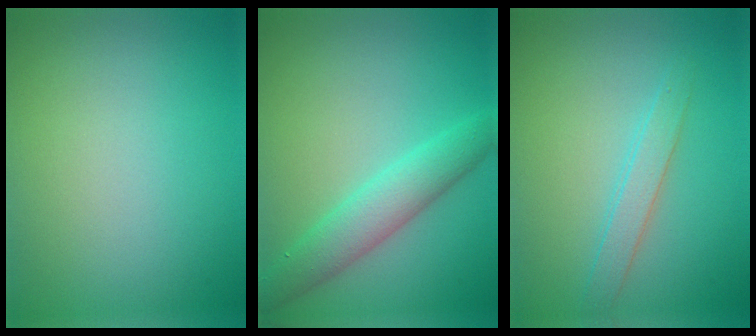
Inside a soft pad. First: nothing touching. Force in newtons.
{"total": 4.1, "press": 4.1, "slide": 0.1}
{"total": 2.0, "press": 2.0, "slide": 0.0}